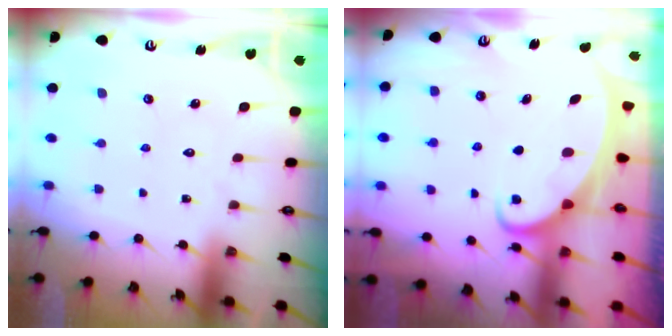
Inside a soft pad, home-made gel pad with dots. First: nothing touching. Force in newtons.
{"total": 2.8, "press": 2.7, "slide": 0.3}